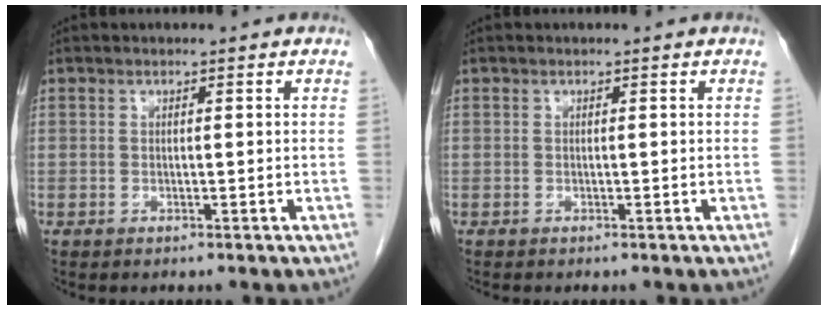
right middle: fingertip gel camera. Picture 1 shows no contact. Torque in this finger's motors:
{"motor_torque": [0.04, 0.04, 0.00, -0.01]}